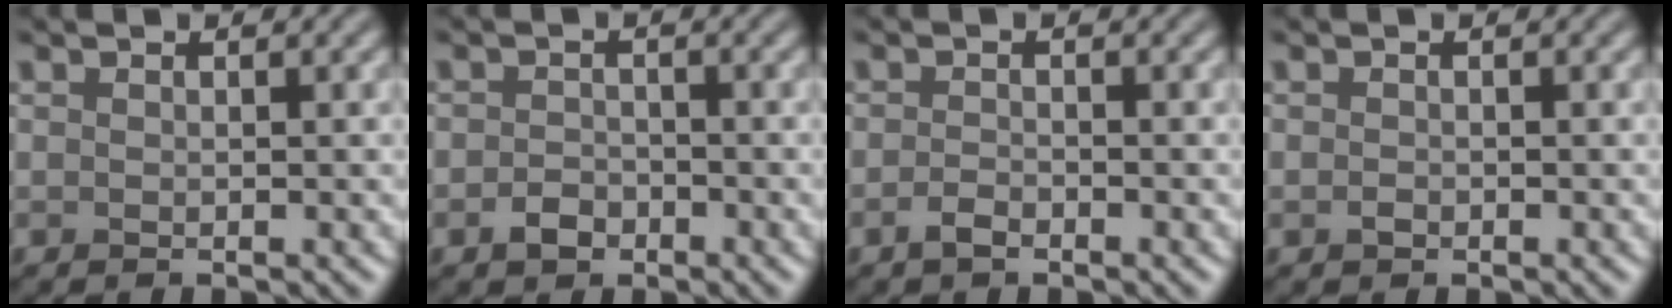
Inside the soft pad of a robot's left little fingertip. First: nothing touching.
{"total": 1.8, "force": [-1.1, 1.3, 0.7], "torque": [-0.007, 0.001, -0.029]}
{"total": 1.2, "force": [-1.0, 0.4, 0.6], "torque": [-0.014, 0.001, -0.022]}
{"total": 0.7, "force": [-0.3, 0.5, 0.4], "torque": [-0.007, -0.001, -0.009]}